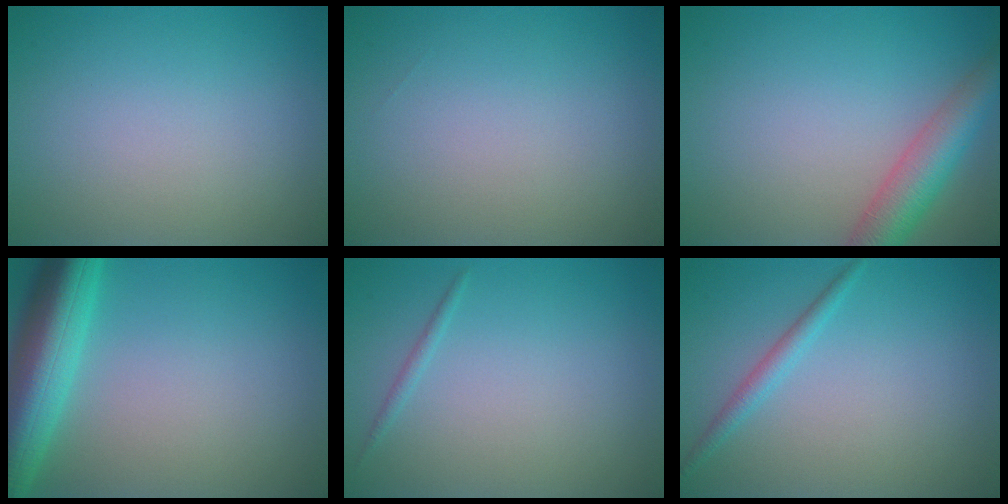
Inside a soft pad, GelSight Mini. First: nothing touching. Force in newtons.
{"total": 0.0}
{"total": 5.0, "press": 5.0, "slide": 0.3}
{"total": 8.4, "press": 8.4, "slide": 0.4}
{"total": 0.7, "press": 0.7, "slide": 0.0}
{"total": 1.5, "press": 1.5, "slide": 0.1}